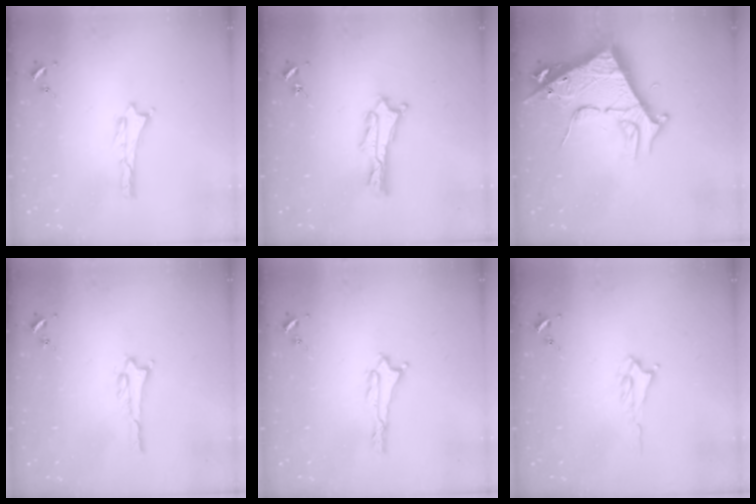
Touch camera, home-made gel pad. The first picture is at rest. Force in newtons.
{"total": 2.4, "press": 2.4, "slide": 0.3}
{"total": 10.3, "press": 10.2, "slide": 1.3}
{"total": 0.6, "press": 0.6, "slide": 0.1}
{"total": 0.0}
{"total": 1.6, "press": 1.5, "slide": 0.4}